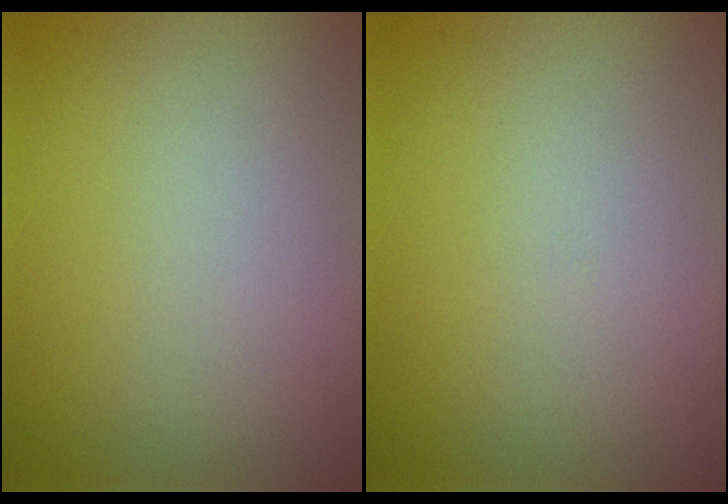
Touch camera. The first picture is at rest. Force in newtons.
{"total": 0.0}